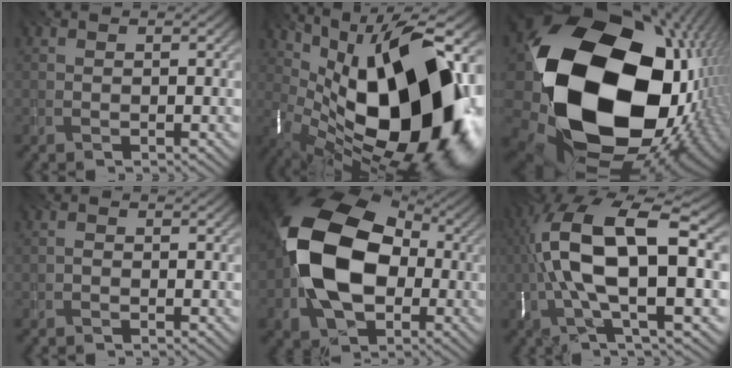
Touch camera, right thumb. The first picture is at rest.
{"total": 18.8, "force": [0.7, 9.6, 16.1], "torque": [-0.254, -0.014, 0.018]}
{"total": 23.3, "force": [-1.5, 17.5, 15.3], "torque": [-0.369, -0.084, 0.027]}
{"total": 0.6, "force": [-0.6, 0.1, 0.1], "torque": [0.001, -0.001, -0.014]}
{"total": 16.0, "force": [-0.9, 11.0, 11.6], "torque": [-0.217, 0.000, -0.027]}
{"total": 14.5, "force": [0.3, 4.7, 13.7], "torque": [-0.291, 0.011, -0.001]}